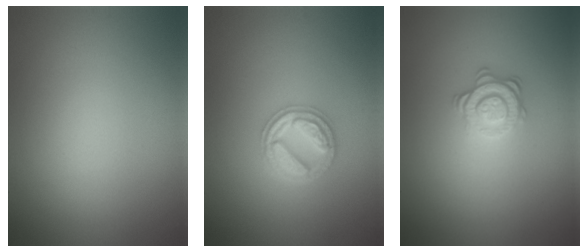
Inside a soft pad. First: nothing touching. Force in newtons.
{"total": 3.0, "press": 2.9, "slide": 0.4}
{"total": 3.0, "press": 2.6, "slide": 1.5}